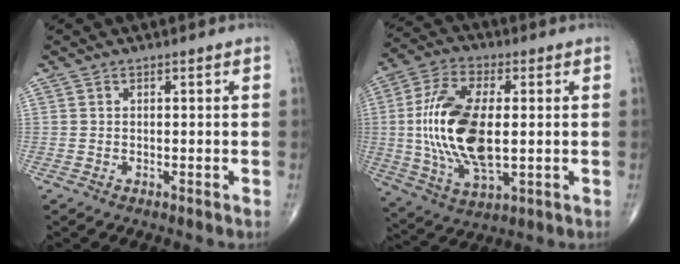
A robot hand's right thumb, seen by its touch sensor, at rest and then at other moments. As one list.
[{"total": 18.3, "force": [0.3, 8.8, 16.0], "torque": [-0.324, -0.005, 0.009]}]